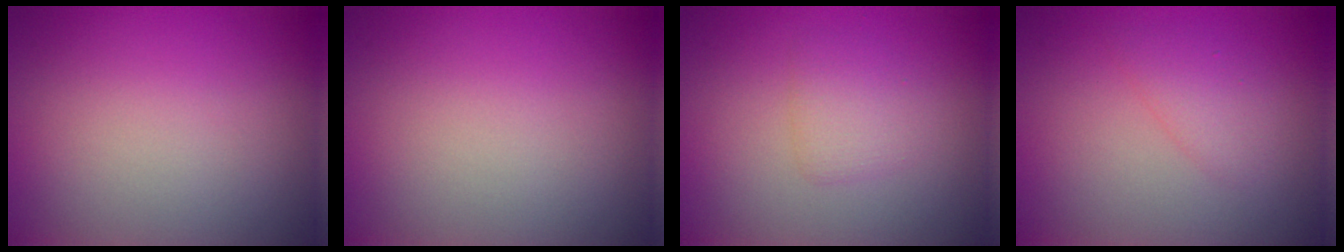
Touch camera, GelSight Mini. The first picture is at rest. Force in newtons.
{"total": 0.0}
{"total": 1.9, "press": 1.9, "slide": 0.0}
{"total": 1.7, "press": 1.7, "slide": 0.2}